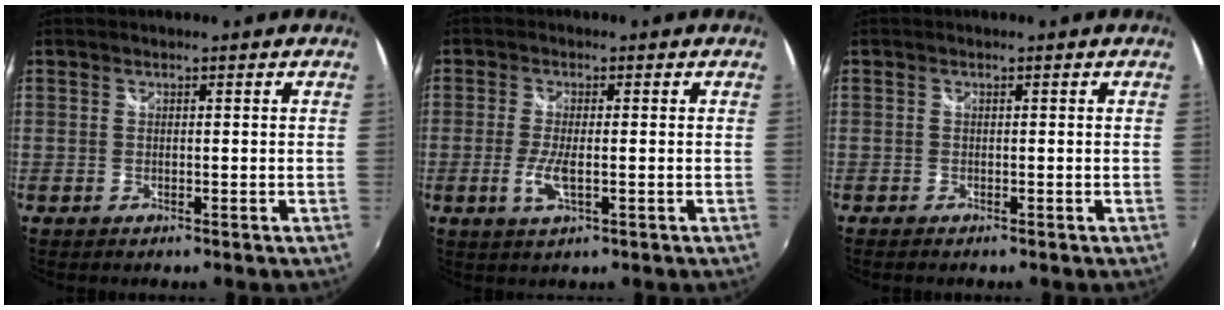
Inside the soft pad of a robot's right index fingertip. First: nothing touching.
{"total": 4.5, "force": [-1.1, 1.0, 4.2], "torque": [-0.092, -0.008, -0.022]}
{"total": 0.8, "force": [-0.7, 0.2, 0.3], "torque": [-0.010, -0.005, -0.014]}